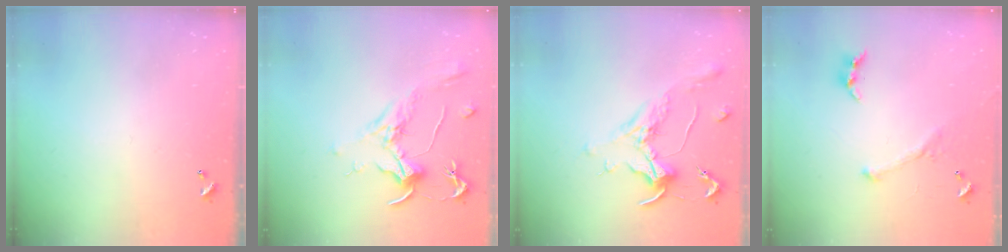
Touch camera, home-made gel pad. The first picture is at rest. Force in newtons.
{"total": 2.0, "press": 1.7, "slide": 0.9}
{"total": 1.8, "press": 1.5, "slide": 0.9}
{"total": 2.8, "press": 2.6, "slide": 1.0}